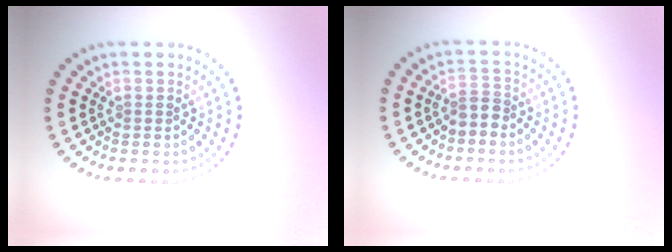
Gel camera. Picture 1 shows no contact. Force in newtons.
{"total": 1.7, "press": 1.4, "slide": 1.1}